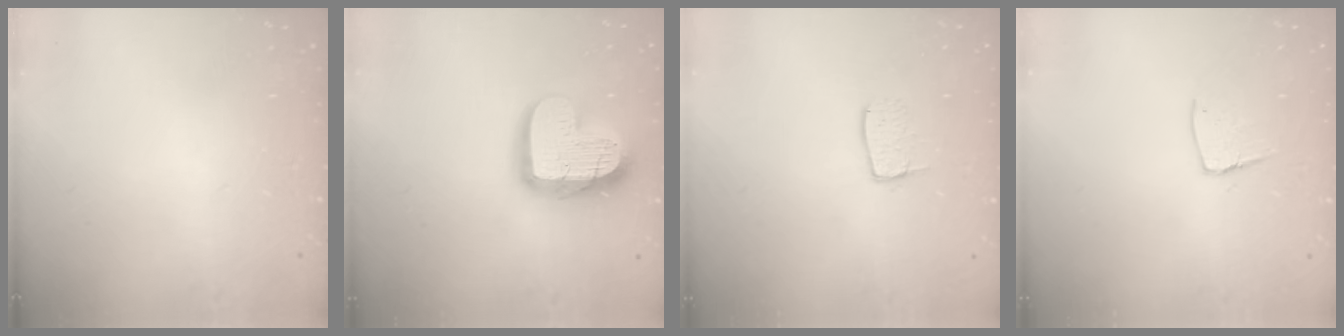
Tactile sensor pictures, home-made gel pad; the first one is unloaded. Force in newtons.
{"total": 18.3, "press": 18.2, "slide": 1.9}
{"total": 6.7, "press": 6.7, "slide": 0.4}
{"total": 7.0, "press": 7.0, "slide": 0.5}